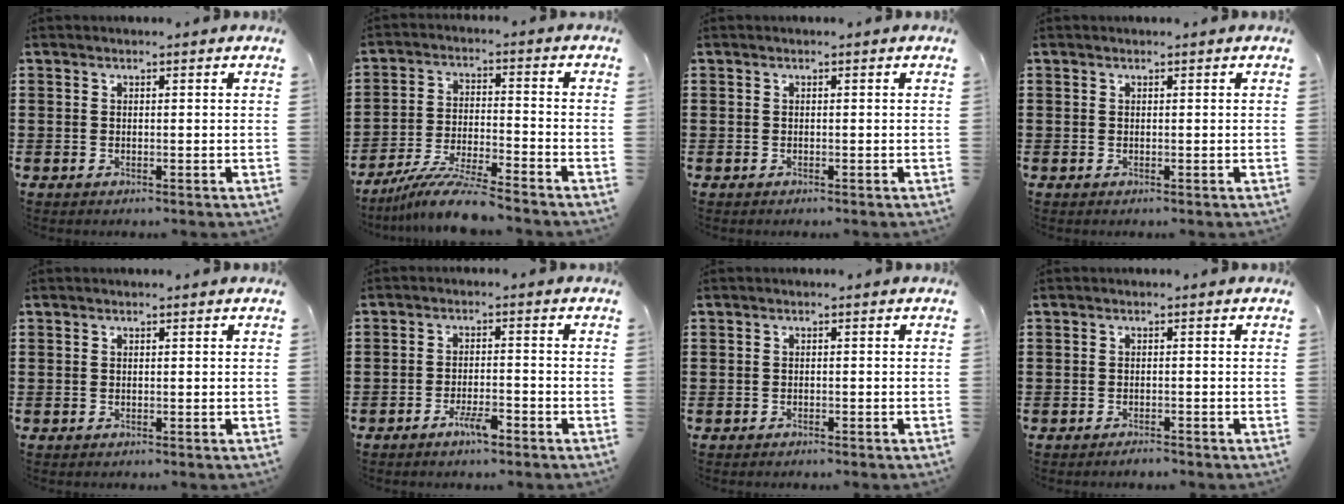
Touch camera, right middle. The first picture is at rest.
{"total": 8.4, "force": [-7.6, 0.0, 3.6], "torque": [-0.074, -0.007, -0.147]}
{"total": 0.0}
{"total": 0.0}
{"total": 0.0}
{"total": 3.6, "force": [-2.5, 0.8, 2.5], "torque": [-0.049, 0.003, -0.048]}
{"total": 0.9, "force": [-0.8, 0.1, 0.1], "torque": [-0.005, -0.001, -0.018]}
{"total": 1.5, "force": [-1.4, 0.0, 0.3], "torque": [-0.011, -0.002, -0.028]}